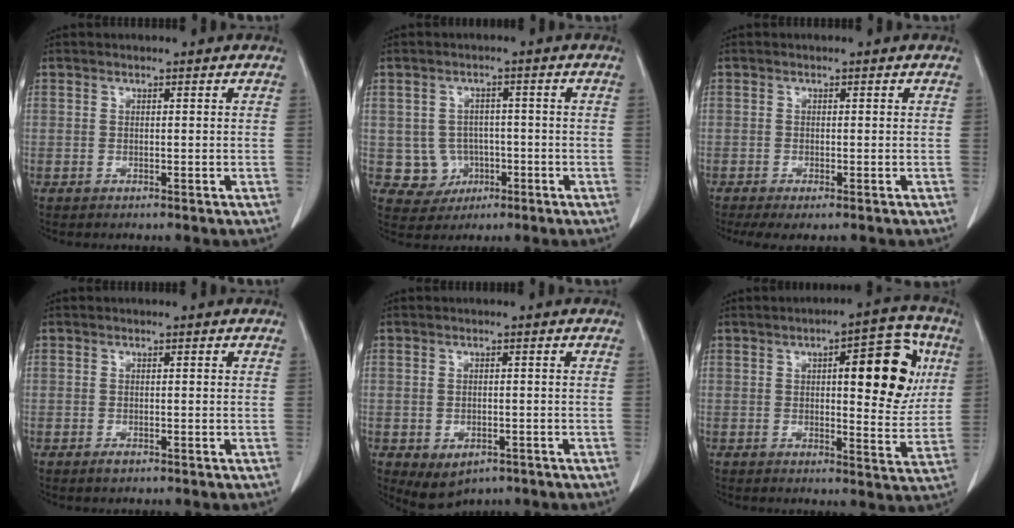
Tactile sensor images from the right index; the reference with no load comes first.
{"total": 5.3, "force": [-0.9, 5.2, 0.8], "torque": [-0.006, 0.009, -0.004]}
{"total": 3.1, "force": [-2.0, 0.8, 2.3], "torque": [-0.041, -0.010, -0.033]}
{"total": 0.9, "force": [-0.5, 0.5, 0.6], "torque": [-0.007, 0.000, -0.006]}
{"total": 4.2, "force": [-2.1, 2.8, 2.4], "torque": [-0.040, -0.005, -0.018]}
{"total": 13.0, "force": [3.5, 3.9, 11.9], "torque": [-0.148, 0.019, 0.043]}